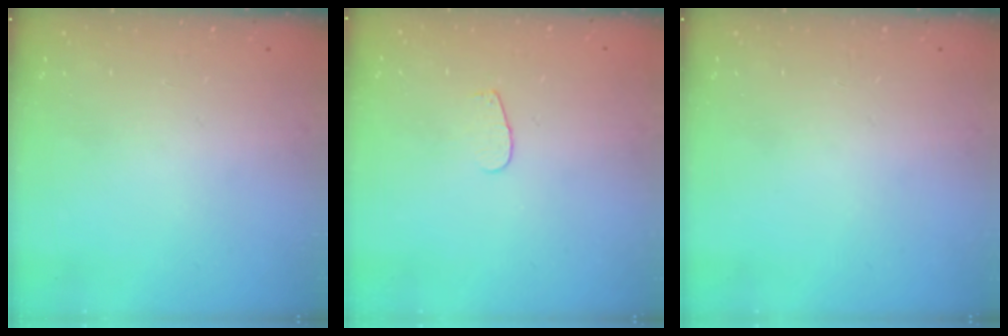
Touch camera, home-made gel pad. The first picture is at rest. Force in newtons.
{"total": 2.6, "press": 2.5, "slide": 0.3}
{"total": 0.0}